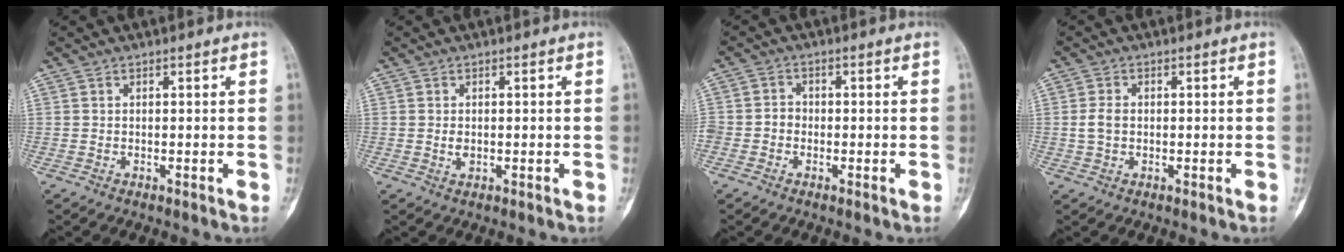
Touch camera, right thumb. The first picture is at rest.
{"total": 1.2, "force": [0.0, 0.8, 1.0], "torque": [-0.014, -0.001, 0.001]}
{"total": 2.7, "force": [-0.9, 2.3, 1.1], "torque": [-0.008, 0.011, -0.022]}
{"total": 2.8, "force": [-0.1, 2.0, 2.0], "torque": [-0.043, 0.007, -0.002]}